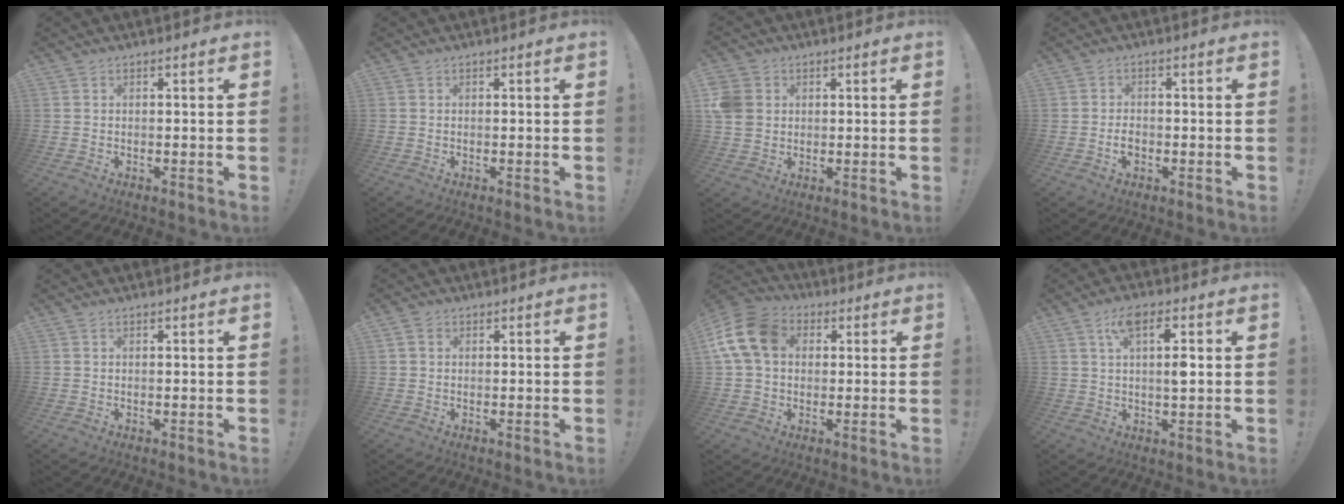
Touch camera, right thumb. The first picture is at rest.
{"total": 0.0}
{"total": 6.8, "force": [1.3, 6.0, 2.8], "torque": [-0.069, 0.004, 0.027]}
{"total": 2.9, "force": [-1.2, 1.9, 1.8], "torque": [-0.020, 0.003, -0.021]}
{"total": 0.0}
{"total": 1.5, "force": [0.7, 1.2, 0.7], "torque": [-0.014, 0.005, 0.013]}
{"total": 14.6, "force": [3.3, 10.9, 9.1], "torque": [-0.167, 0.006, 0.069]}
{"total": 8.6, "force": [2.6, 3.2, 7.6], "torque": [-0.116, 0.001, 0.039]}